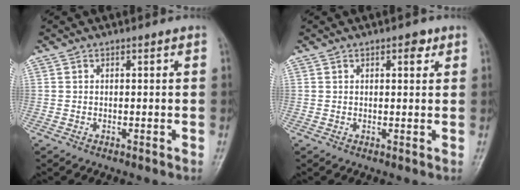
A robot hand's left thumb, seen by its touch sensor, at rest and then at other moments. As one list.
[{"total": 2.3, "force": [1.2, 1.1, 1.6], "torque": [-0.014, -0.002, 0.014]}]